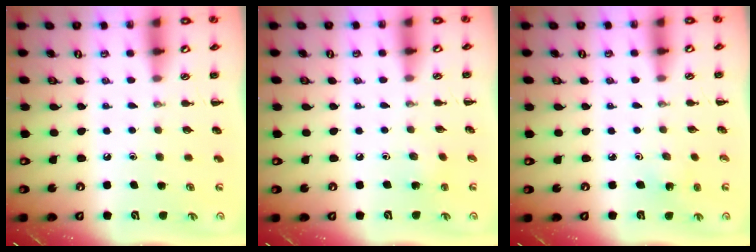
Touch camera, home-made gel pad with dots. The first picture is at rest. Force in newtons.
{"total": 4.7, "press": 4.5, "slide": 1.3}
{"total": 2.1, "press": 2.0, "slide": 0.7}